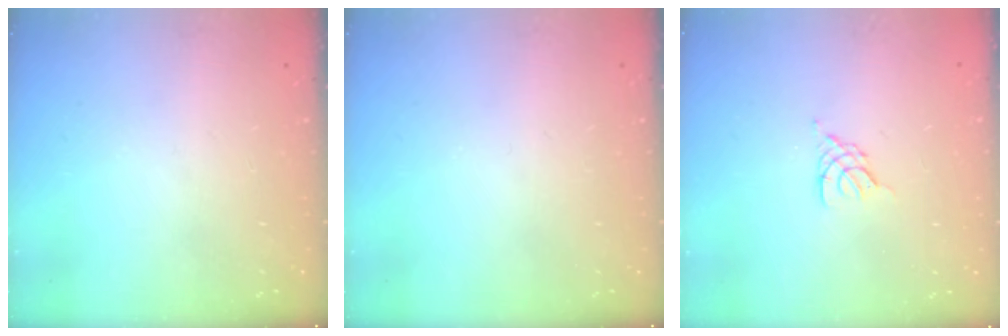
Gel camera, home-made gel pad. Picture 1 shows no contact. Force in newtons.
{"total": 0.0}
{"total": 2.3, "press": 2.3, "slide": 0.5}